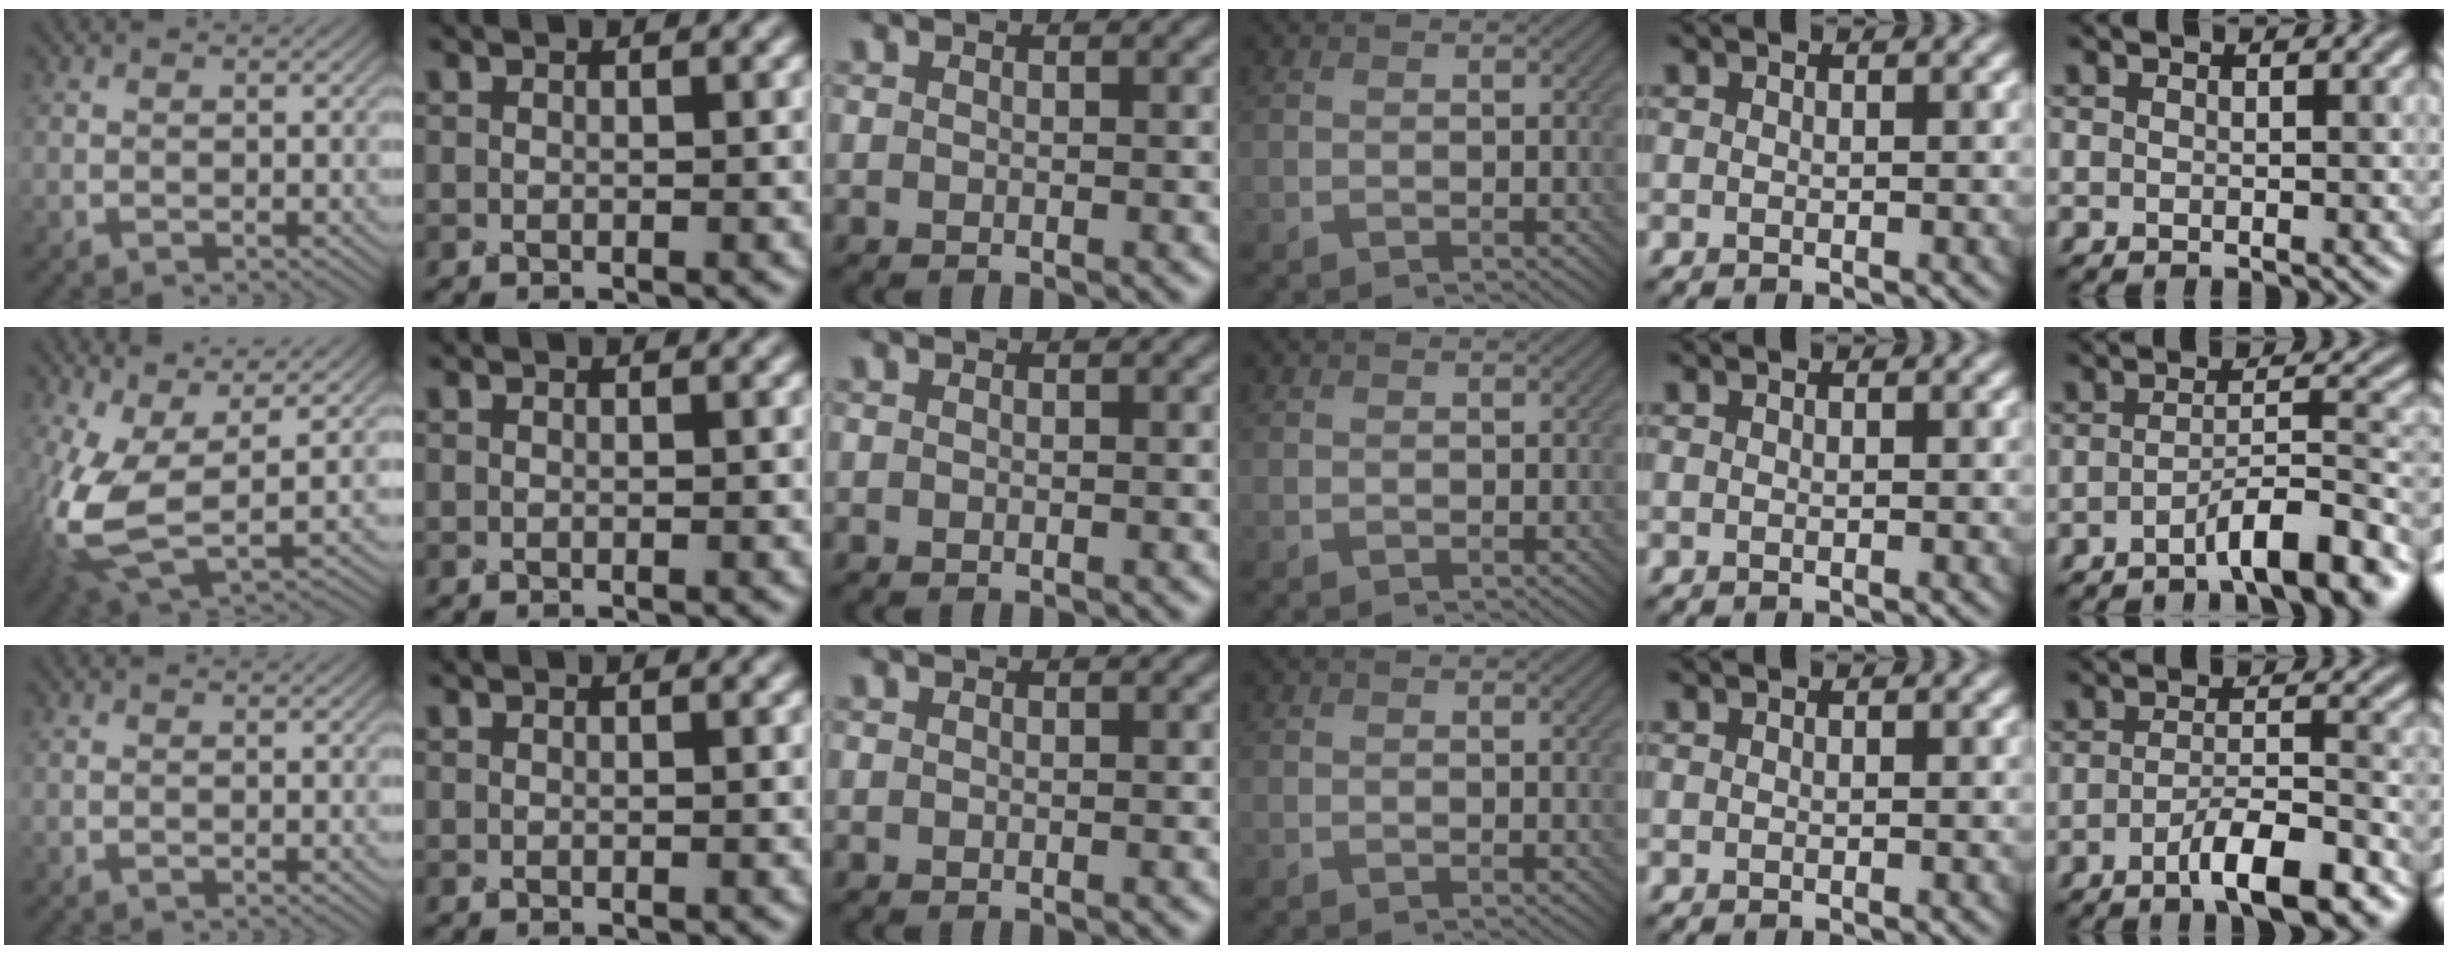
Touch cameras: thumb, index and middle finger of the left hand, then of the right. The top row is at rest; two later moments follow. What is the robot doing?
{"motion": "screw", "object": "bottle cap"}